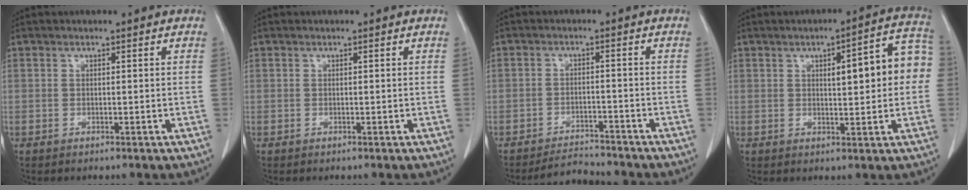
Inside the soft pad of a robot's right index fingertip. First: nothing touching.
{"total": 0.0}
{"total": 4.2, "force": [-4.1, 0.9, -0.2], "torque": [0.004, -0.003, -0.066]}
{"total": 10.3, "force": [1.3, 2.4, 9.9], "torque": [-0.124, 0.034, 0.015]}